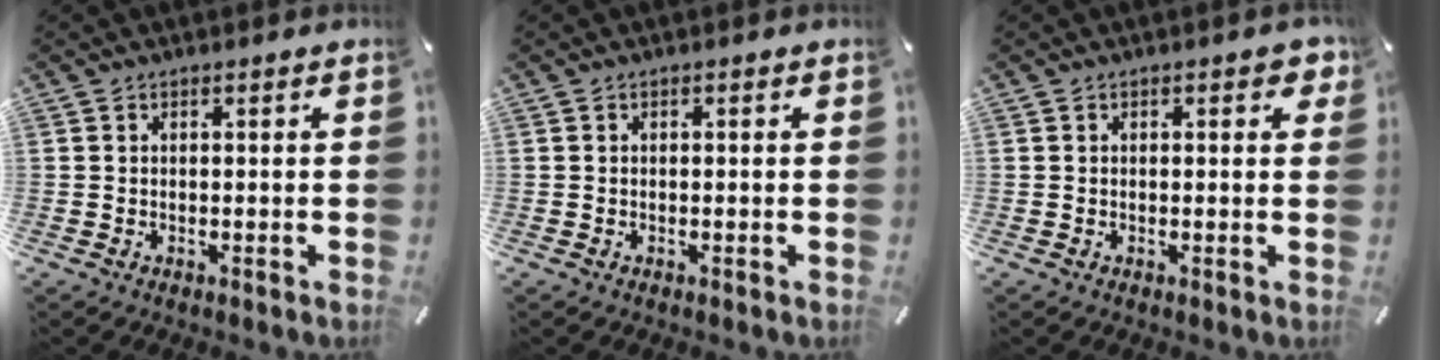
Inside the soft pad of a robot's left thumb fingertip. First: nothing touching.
{"total": 0.0}
{"total": 2.6, "force": [0.6, 1.3, 2.2], "torque": [-0.029, 0.000, 0.006]}